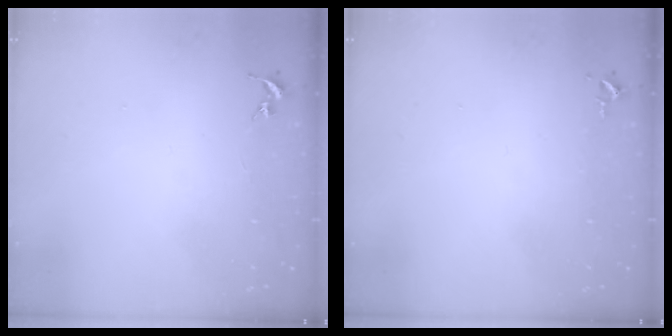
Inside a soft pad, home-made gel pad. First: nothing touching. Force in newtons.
{"total": 2.6, "press": 2.6, "slide": 0.4}